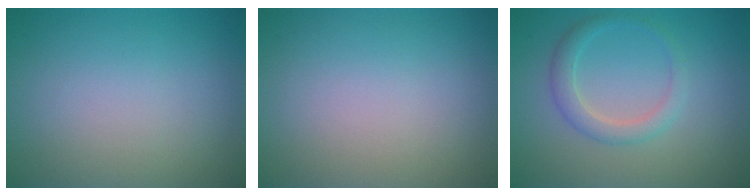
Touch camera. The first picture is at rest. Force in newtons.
{"total": 0.0}
{"total": 2.4, "press": 2.4, "slide": 0.1}